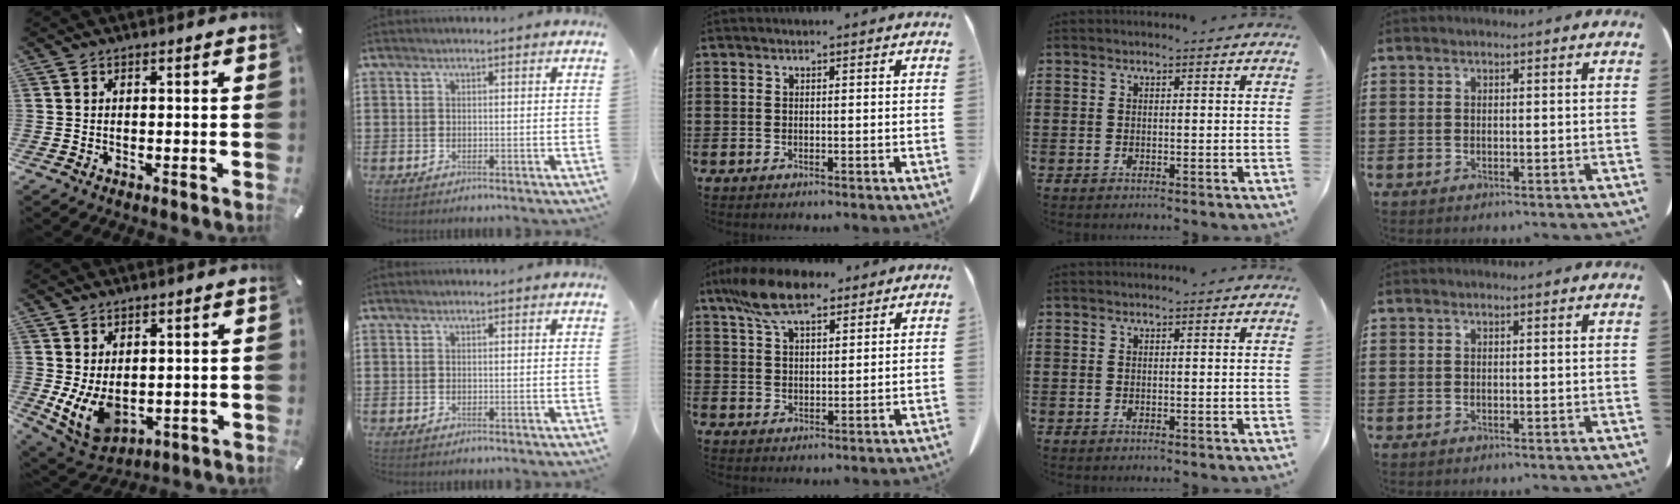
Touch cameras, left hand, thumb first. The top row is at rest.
{"thumb": {"total": 8.5, "force": [0.3, 6.4, 5.6], "torque": [-0.112, -0.011, 0.011]}, "middle": {"total": 9.5, "force": [6.6, 3.6, 5.7], "torque": [-0.130, -0.001, 0.126]}}